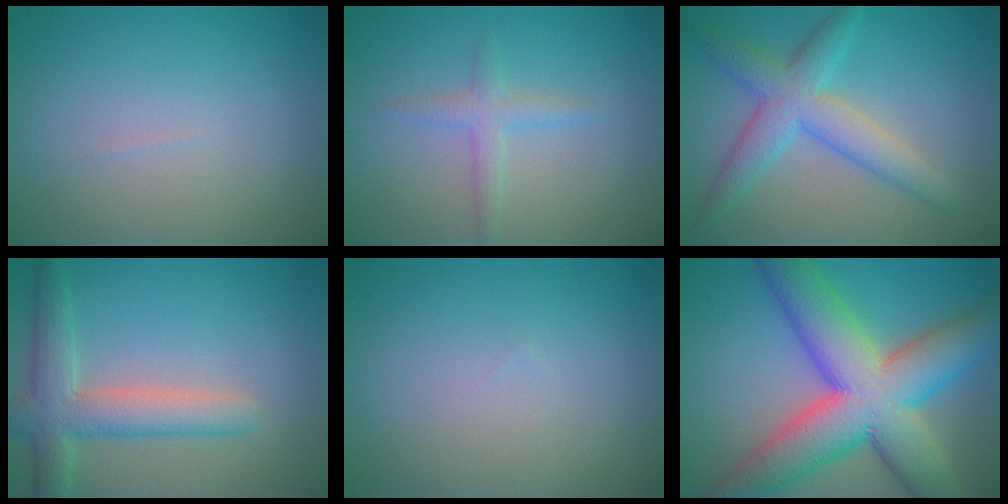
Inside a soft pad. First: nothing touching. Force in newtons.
{"total": 1.9, "press": 1.9, "slide": 0.1}
{"total": 5.1, "press": 5.1, "slide": 0.1}
{"total": 5.0, "press": 4.9, "slide": 0.4}
{"total": 0.0}
{"total": 13.6, "press": 13.6, "slide": 0.5}